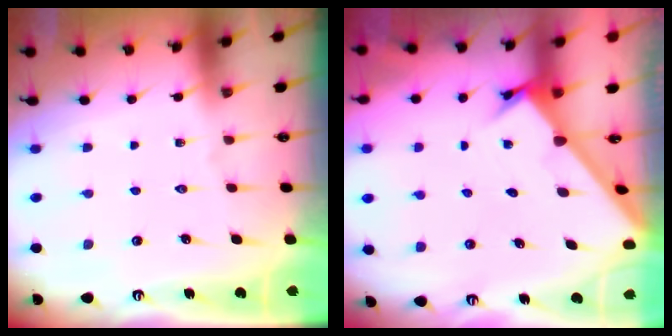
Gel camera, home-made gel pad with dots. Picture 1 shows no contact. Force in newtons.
{"total": 2.0, "press": 2.0, "slide": 0.2}